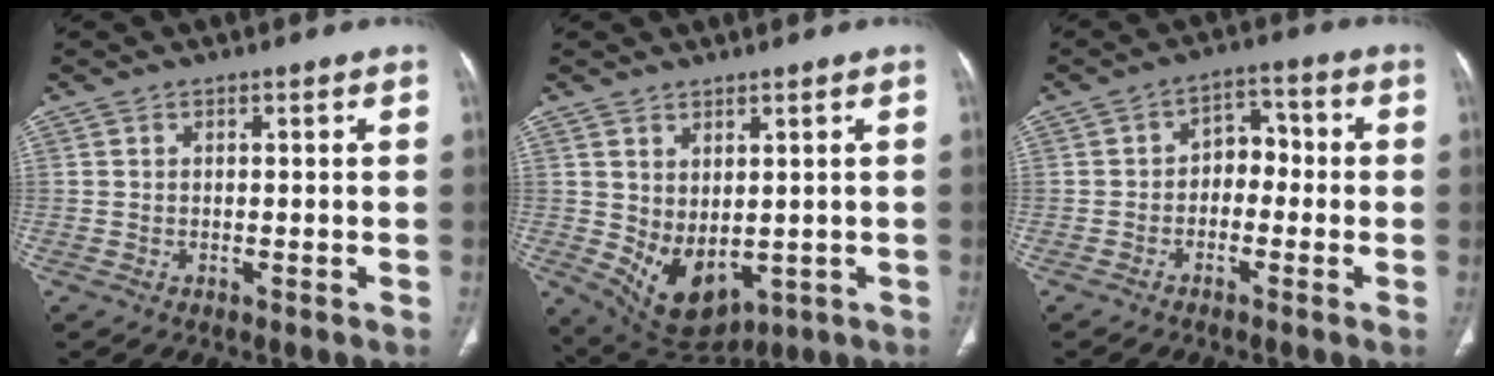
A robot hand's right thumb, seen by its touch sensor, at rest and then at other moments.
{"total": 9.2, "force": [-0.5, 5.8, 7.2], "torque": [-0.108, -0.011, 0.026]}
{"total": 5.6, "force": [-1.1, 4.1, 3.6], "torque": [-0.027, 0.031, -0.031]}